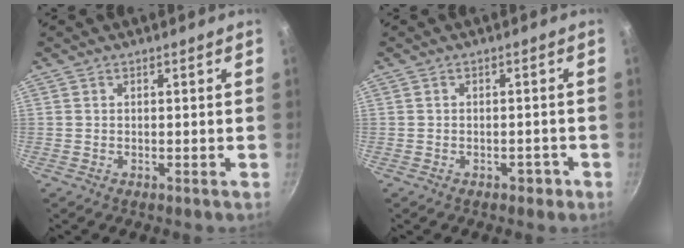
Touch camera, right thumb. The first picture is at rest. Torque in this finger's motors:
{"motor_torque": [-0.05, 0.29, -0.25, 0.22, 0.01]}